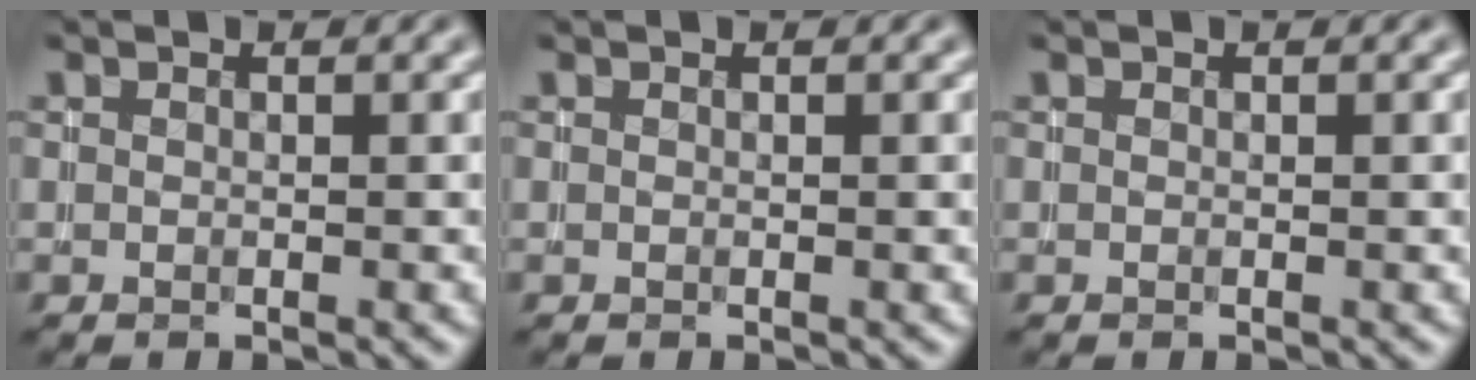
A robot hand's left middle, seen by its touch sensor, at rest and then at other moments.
{"total": 0.0}
{"total": 0.0}